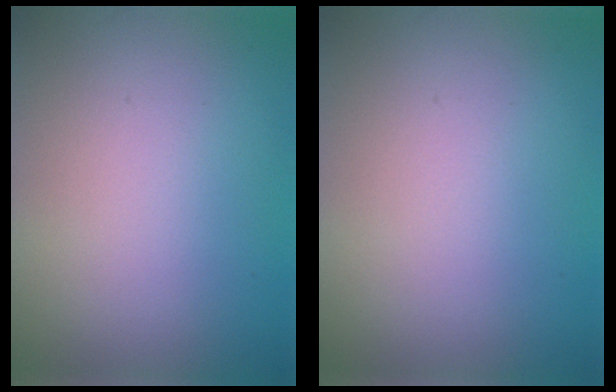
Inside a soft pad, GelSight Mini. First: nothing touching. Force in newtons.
{"total": 0.0}